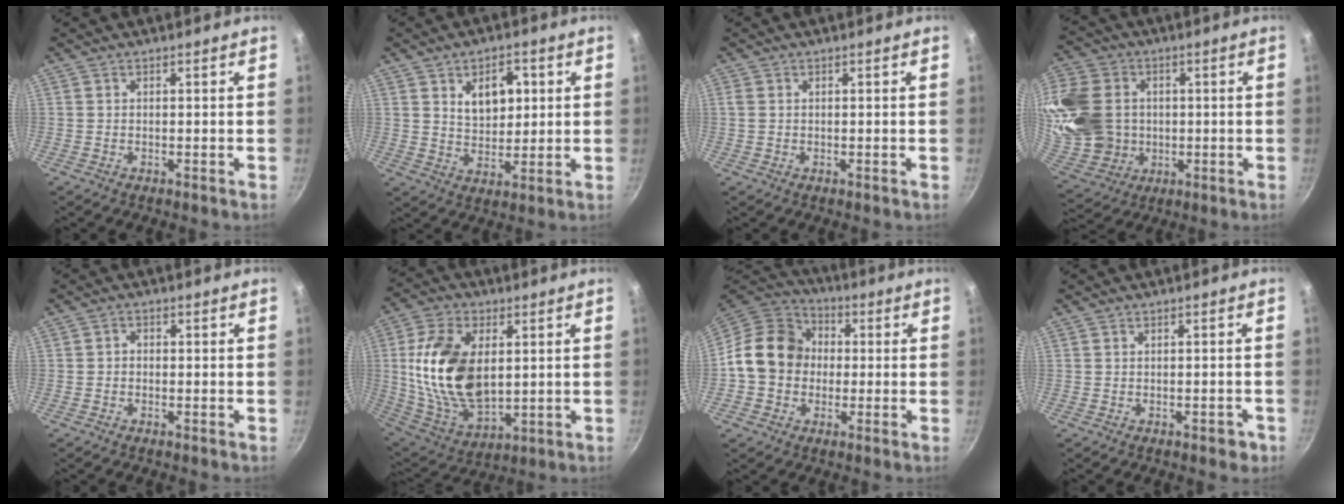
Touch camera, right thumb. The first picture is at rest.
{"total": 8.8, "force": [2.7, 5.9, 6.1], "torque": [-0.061, -0.013, 0.046]}
{"total": 1.4, "force": [0.2, 1.2, 0.7], "torque": [-0.014, 0.003, 0.003]}
{"total": 22.3, "force": [2.1, 18.5, 12.4], "torque": [-0.280, 0.009, 0.052]}
{"total": 1.4, "force": [-0.4, 1.2, 0.7], "torque": [-0.010, 0.008, -0.010]}
{"total": 20.1, "force": [2.7, 12.1, 15.8], "torque": [-0.284, -0.010, 0.063]}
{"total": 14.7, "force": [0.1, 12.5, 7.7], "torque": [-0.099, 0.030, -0.016]}
{"total": 2.3, "force": [-1.2, 1.2, 1.6], "torque": [-0.008, 0.015, -0.005]}